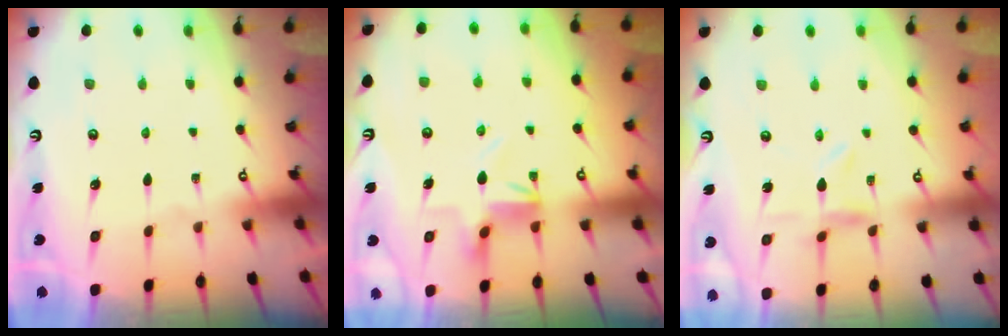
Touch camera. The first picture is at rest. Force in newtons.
{"total": 4.2, "press": 4.2, "slide": 0.3}
{"total": 1.5, "press": 1.5, "slide": 0.3}